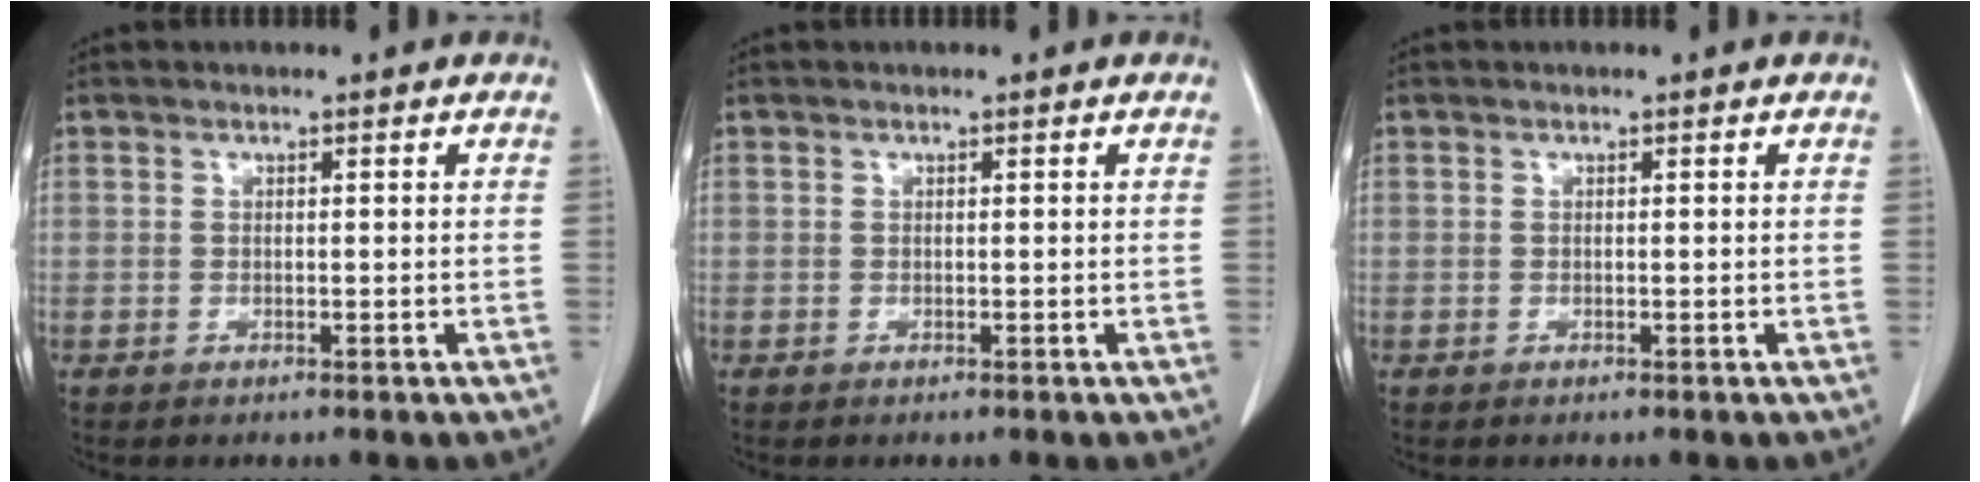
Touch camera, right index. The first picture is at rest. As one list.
[{"total": 0.0}, {"total": 0.0}]